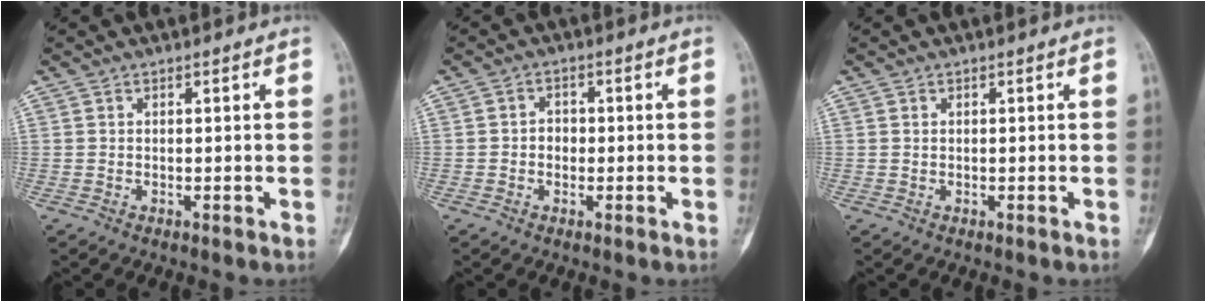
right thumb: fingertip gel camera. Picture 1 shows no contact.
{"total": 2.4, "force": [-0.4, 2.1, 1.2], "torque": [0.000, 0.008, -0.013]}
{"total": 0.0}